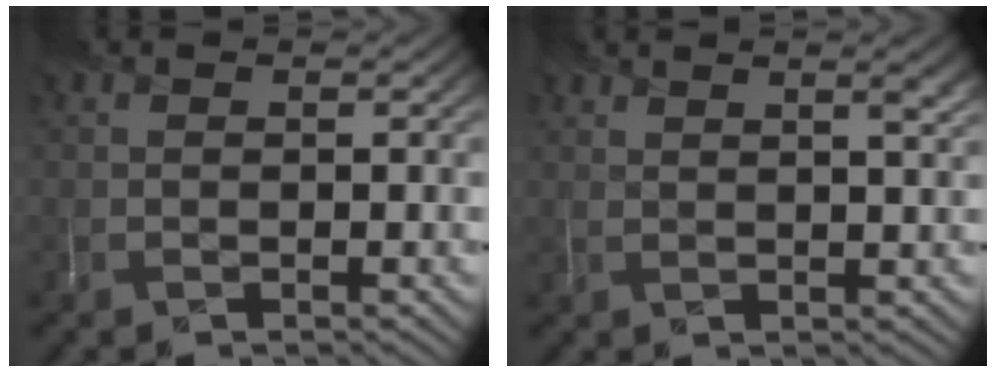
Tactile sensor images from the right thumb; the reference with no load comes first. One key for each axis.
{"total": 3.1, "fx": 2.2, "fy": 0.8, "fz": 2.1, "tx": -0.025, "ty": 0.012, "tz": 0.030}